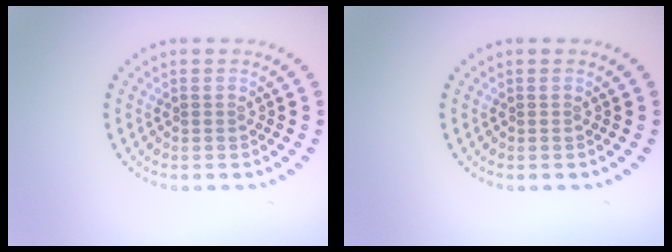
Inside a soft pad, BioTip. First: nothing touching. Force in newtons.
{"total": 0.0}